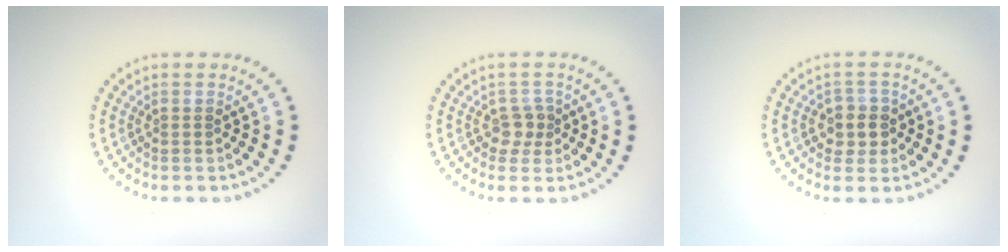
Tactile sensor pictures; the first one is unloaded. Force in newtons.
{"total": 1.7, "press": 1.4, "slide": 1.0}
{"total": 2.5, "press": 2.2, "slide": 1.1}